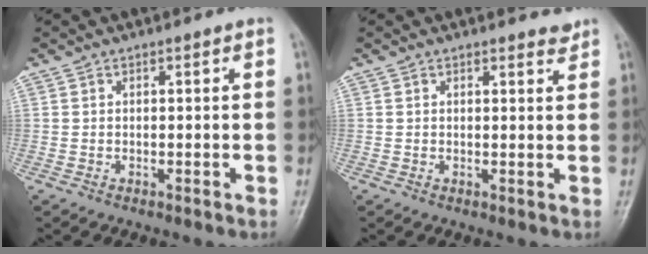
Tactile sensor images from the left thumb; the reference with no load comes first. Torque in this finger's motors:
{"motor_torque": [-0.06, -0.10, -0.22, -0.08, 0.00]}